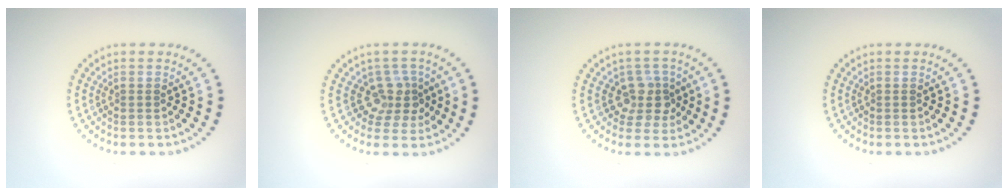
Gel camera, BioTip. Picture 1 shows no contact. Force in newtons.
{"total": 3.0, "press": 2.2, "slide": 1.9}
{"total": 2.8, "press": 2.2, "slide": 1.8}
{"total": 0.0}